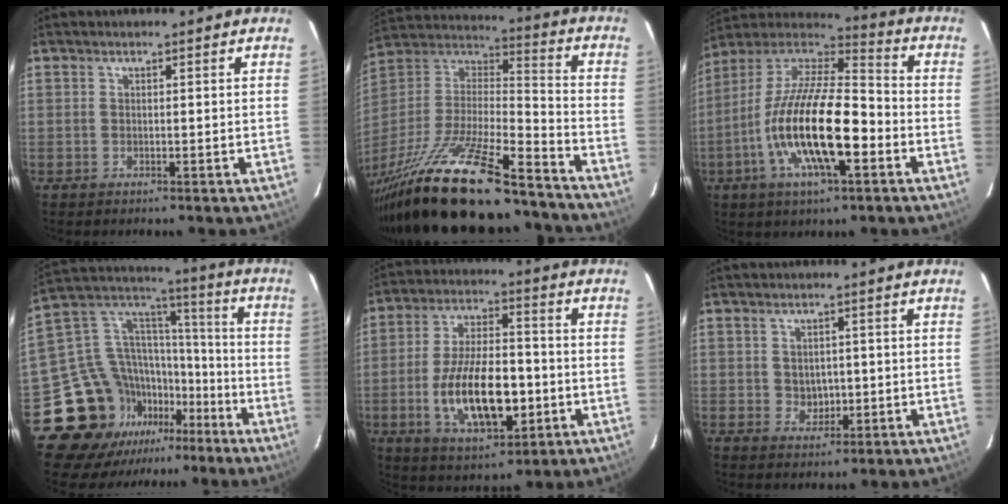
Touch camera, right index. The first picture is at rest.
{"total": 32.1, "force": [-24.7, 7.0, 19.2], "torque": [-0.364, -0.050, -0.398]}
{"total": 21.4, "force": [-6.6, 7.1, 19.1], "torque": [-0.367, -0.021, -0.132]}
{"total": 18.6, "force": [-12.4, 12.8, 5.4], "torque": [-0.122, 0.064, -0.202]}
{"total": 16.6, "force": [-4.1, 7.4, 14.4], "torque": [-0.279, -0.003, -0.058]}
{"total": 3.4, "force": [0.0, 3.0, 1.6], "torque": [-0.026, 0.003, 0.008]}